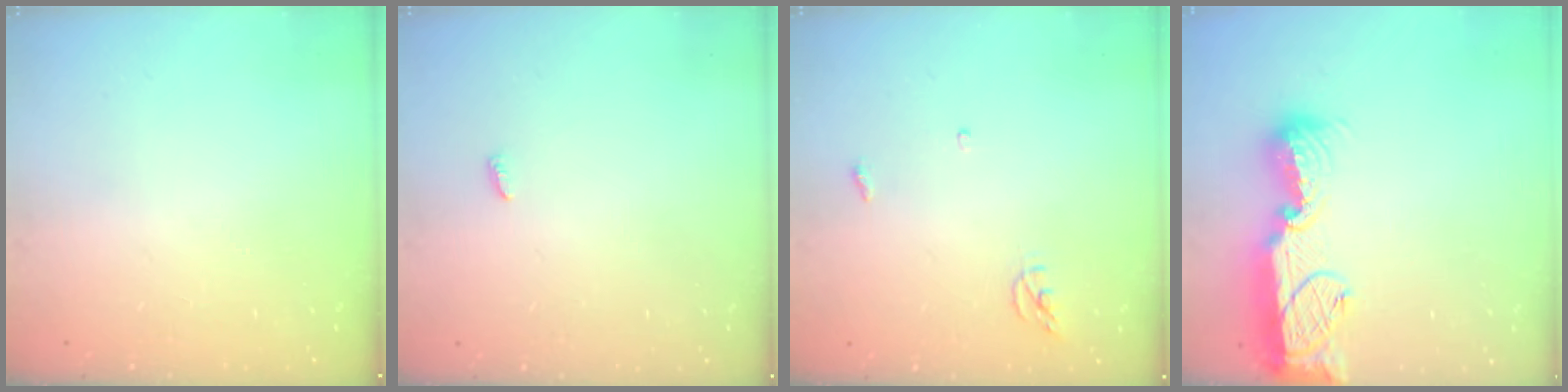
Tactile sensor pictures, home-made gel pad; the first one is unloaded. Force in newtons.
{"total": 2.4, "press": 2.4, "slide": 0.2}
{"total": 3.8, "press": 3.8, "slide": 0.3}
{"total": 16.5, "press": 16.4, "slide": 1.6}